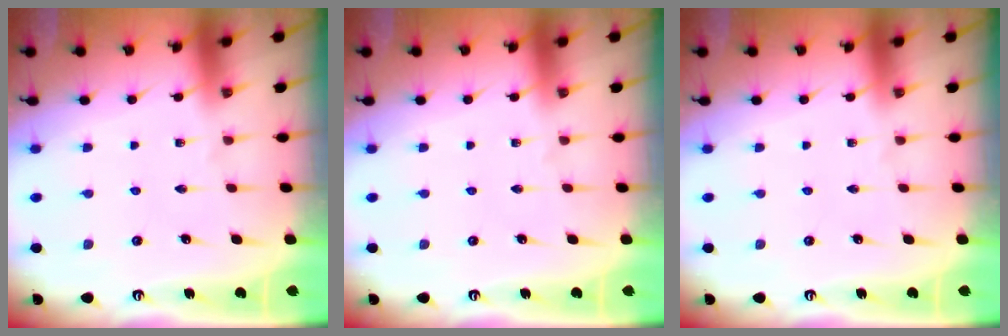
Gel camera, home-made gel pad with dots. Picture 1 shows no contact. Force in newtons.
{"total": 0.0}
{"total": 0.0}